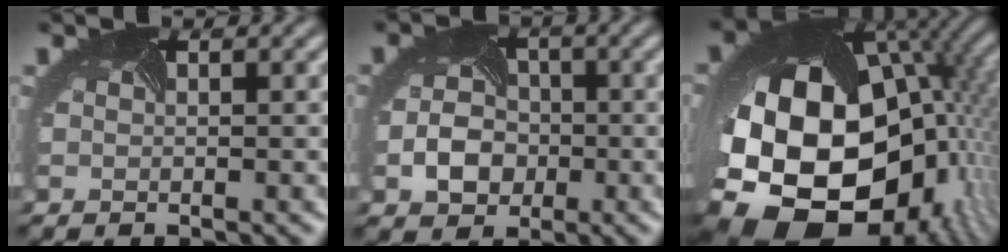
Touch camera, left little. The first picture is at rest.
{"total": 3.3, "force": [-1.1, 2.7, 1.5], "torque": [-0.032, -0.003, -0.017]}
{"total": 21.6, "force": [-3.9, 15.6, 14.5], "torque": [-0.290, -0.061, -0.039]}